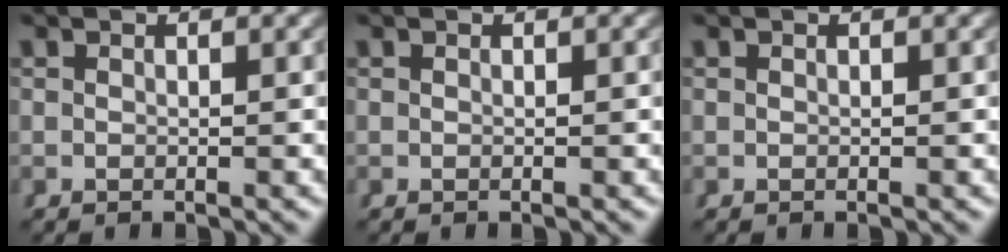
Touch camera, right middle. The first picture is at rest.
{"total": 0.0}
{"total": 0.0}